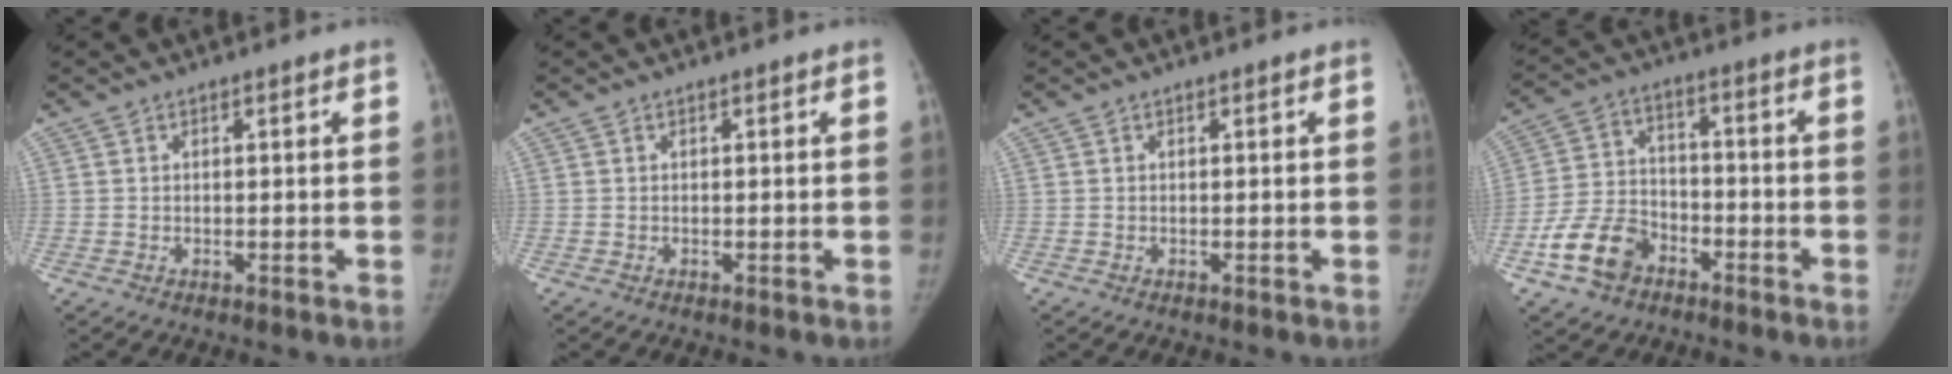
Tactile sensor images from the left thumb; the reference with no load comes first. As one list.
[{"total": 0.0}, {"total": 0.0}, {"total": 10.6, "force": [-5.8, 7.4, 5.0], "torque": [-0.083, 0.033, -0.110]}]